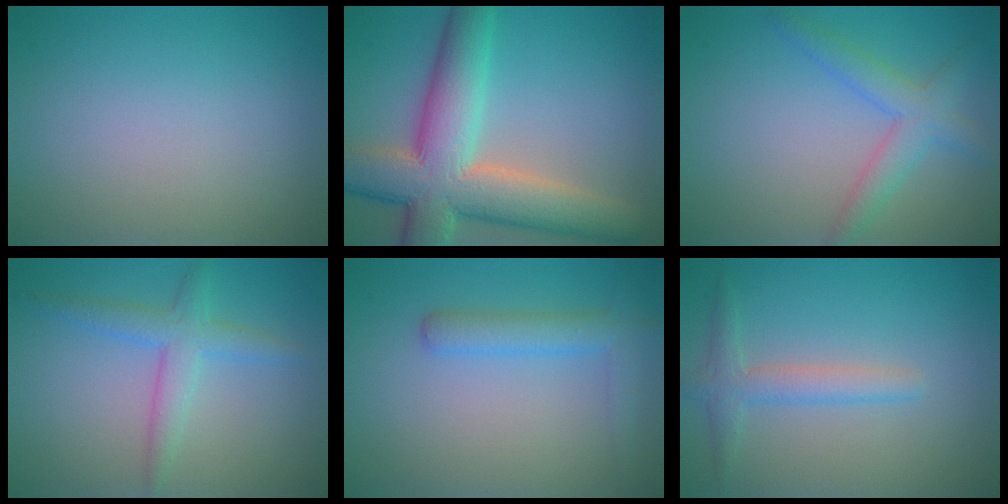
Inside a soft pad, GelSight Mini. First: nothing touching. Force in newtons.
{"total": 10.8, "press": 10.8, "slide": 0.6}
{"total": 3.3, "press": 3.3, "slide": 0.1}
{"total": 3.1, "press": 3.1, "slide": 0.2}
{"total": 2.9, "press": 2.9, "slide": 0.1}
{"total": 2.4, "press": 2.4, "slide": 0.1}